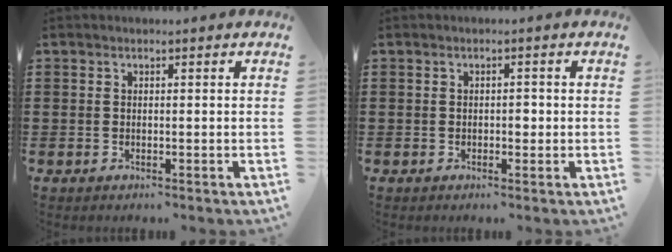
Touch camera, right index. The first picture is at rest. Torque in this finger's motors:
{"motor_torque": [0.62, 0.52, 0.04, 0.00]}